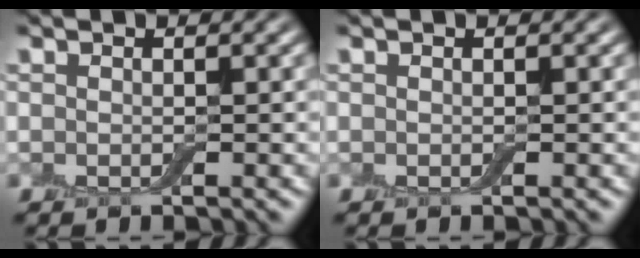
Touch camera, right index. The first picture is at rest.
{"total": 0.0}